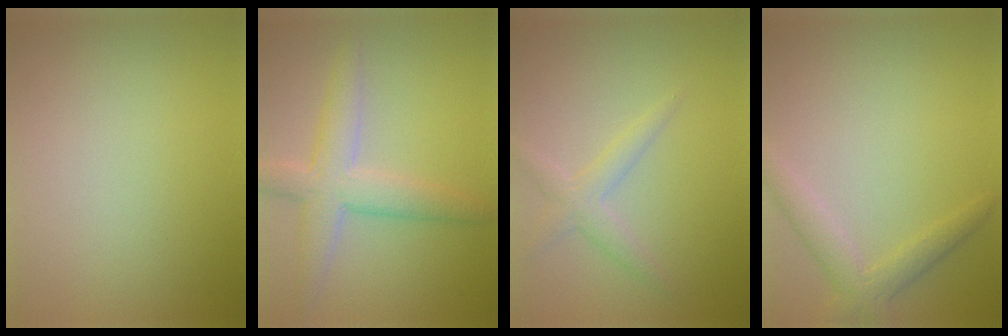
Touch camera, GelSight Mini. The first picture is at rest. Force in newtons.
{"total": 4.6, "press": 4.6, "slide": 0.4}
{"total": 2.1, "press": 2.1, "slide": 0.1}
{"total": 2.6, "press": 2.5, "slide": 0.1}